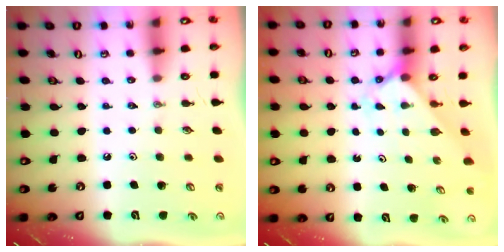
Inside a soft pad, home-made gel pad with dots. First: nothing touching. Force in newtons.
{"total": 2.0, "press": 2.0, "slide": 0.2}